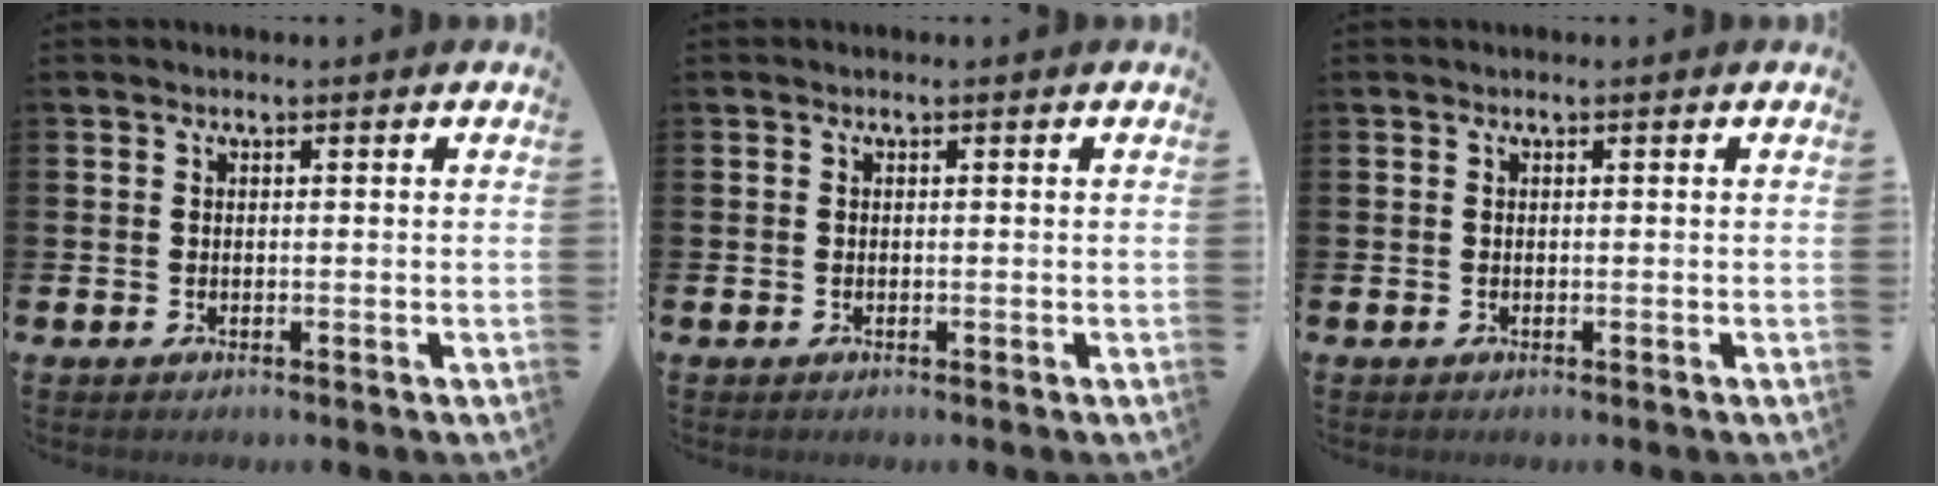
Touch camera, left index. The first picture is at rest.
{"total": 0.0}
{"total": 0.0}